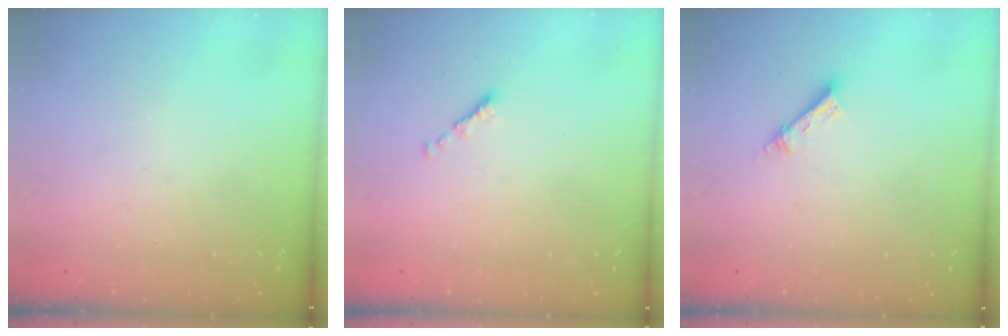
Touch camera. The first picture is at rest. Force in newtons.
{"total": 0.0}
{"total": 4.3, "press": 4.3, "slide": 0.3}